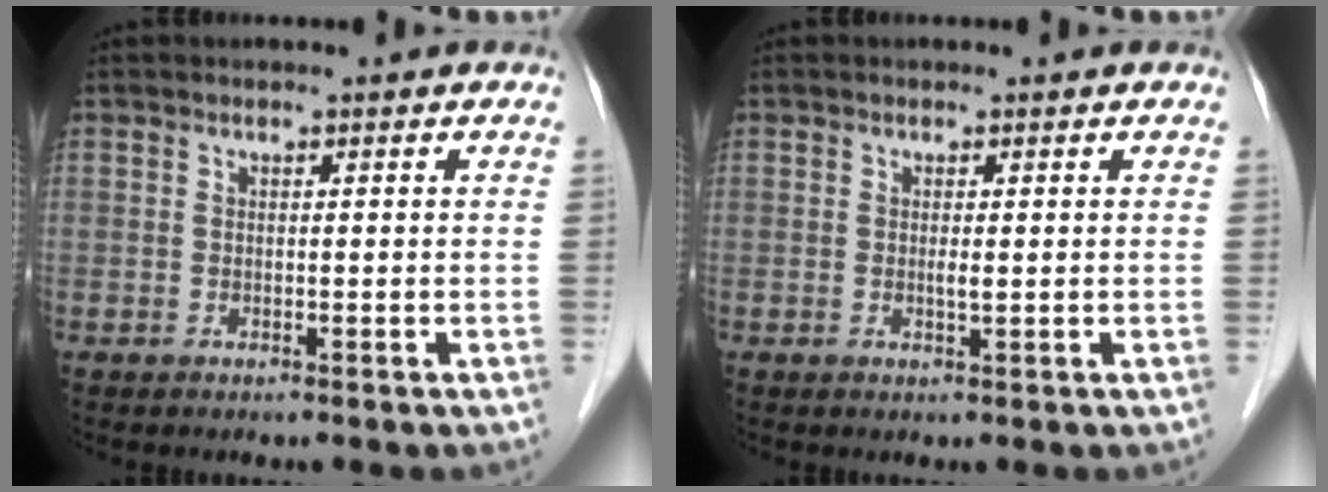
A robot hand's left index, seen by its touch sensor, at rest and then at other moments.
{"total": 0.9, "force": [0.2, 0.1, 0.9], "torque": [-0.020, -0.002, 0.004]}